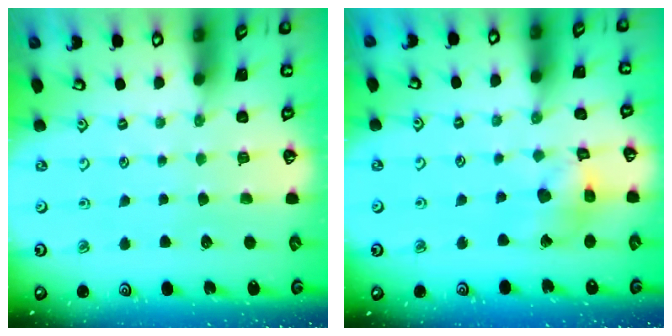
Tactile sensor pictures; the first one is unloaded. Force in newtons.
{"total": 11.8, "press": 11.7, "slide": 1.5}